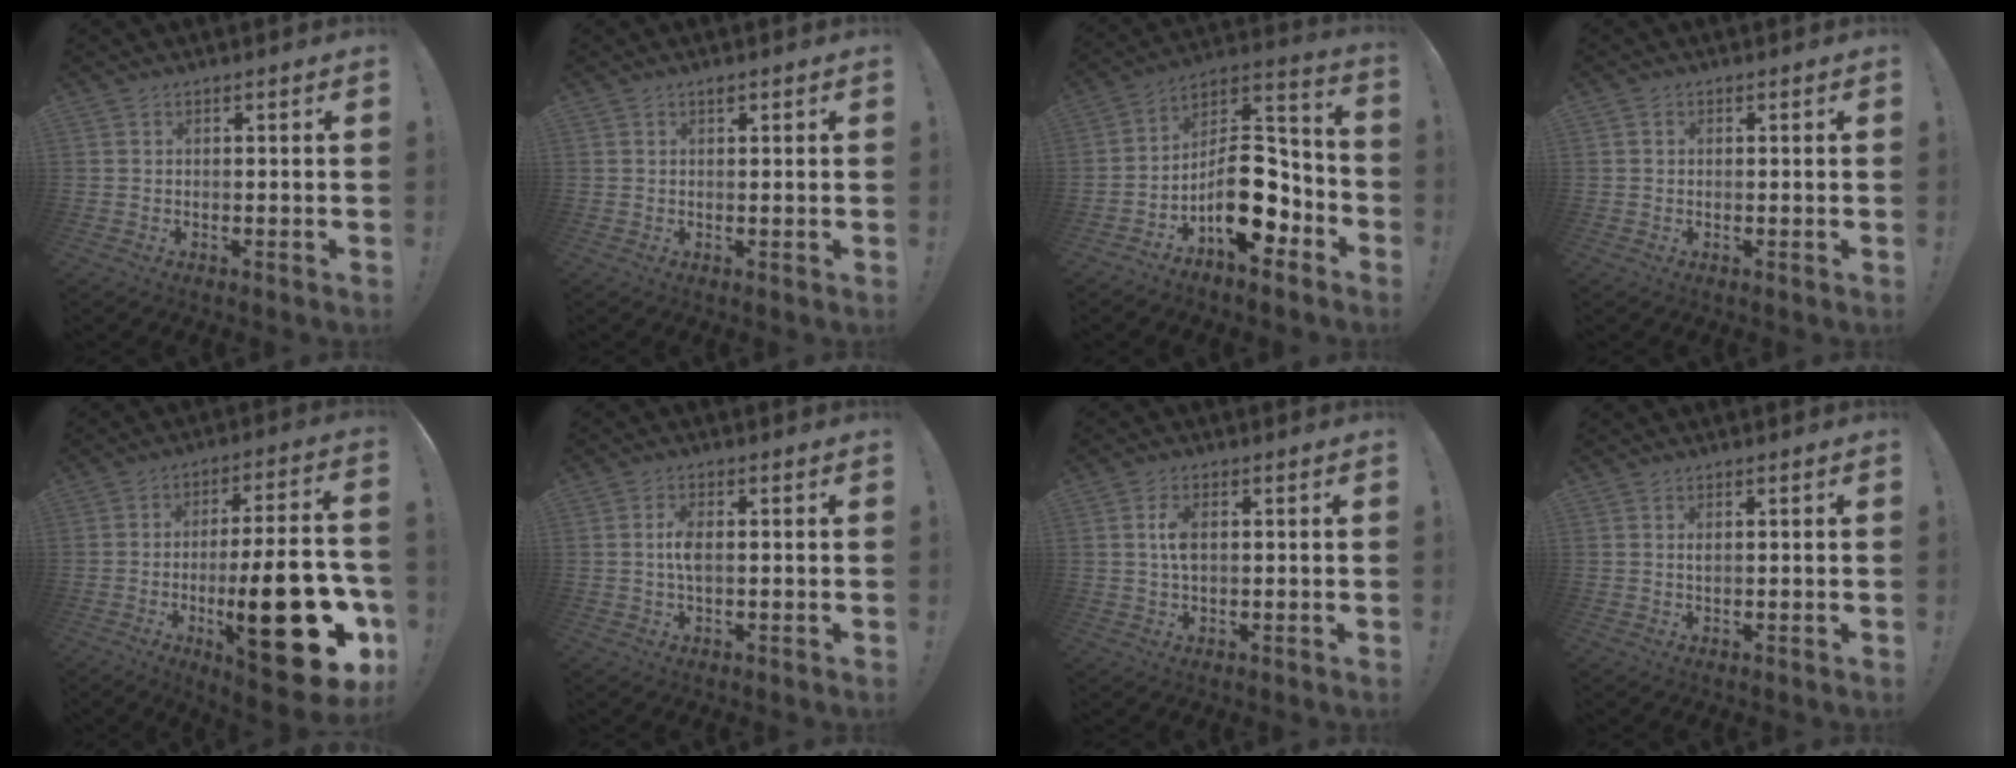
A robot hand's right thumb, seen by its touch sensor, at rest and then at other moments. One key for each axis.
{"total": 0.8, "fx": 0.6, "fy": 0.3, "fz": 0.5, "tx": -0.006, "ty": 0.000, "tz": 0.010}
{"total": 18.1, "fx": -6.5, "fy": 10.7, "fz": 13.1, "tx": -0.193, "ty": 0.032, "tz": -0.095}
{"total": 0.7, "fx": 0.1, "fy": 0.7, "fz": 0.2, "tx": 0.002, "ty": 0.001, "tz": 0.001}
{"total": 28.7, "fx": -7.9, "fy": 8.9, "fz": 26.1, "tx": -0.384, "ty": 0.033, "tz": -0.112}
{"total": 4.0, "fx": -0.1, "fy": 1.6, "fz": 3.6, "tx": -0.069, "ty": 0.001, "tz": -0.005}
{"total": 4.6, "fx": 0.6, "fy": 2.4, "fz": 3.8, "tx": -0.069, "ty": -0.001, "tz": 0.005}
{"total": 0.8, "fx": 0.3, "fy": 0.2, "fz": 0.7, "tx": -0.010, "ty": -0.002, "tz": 0.004}